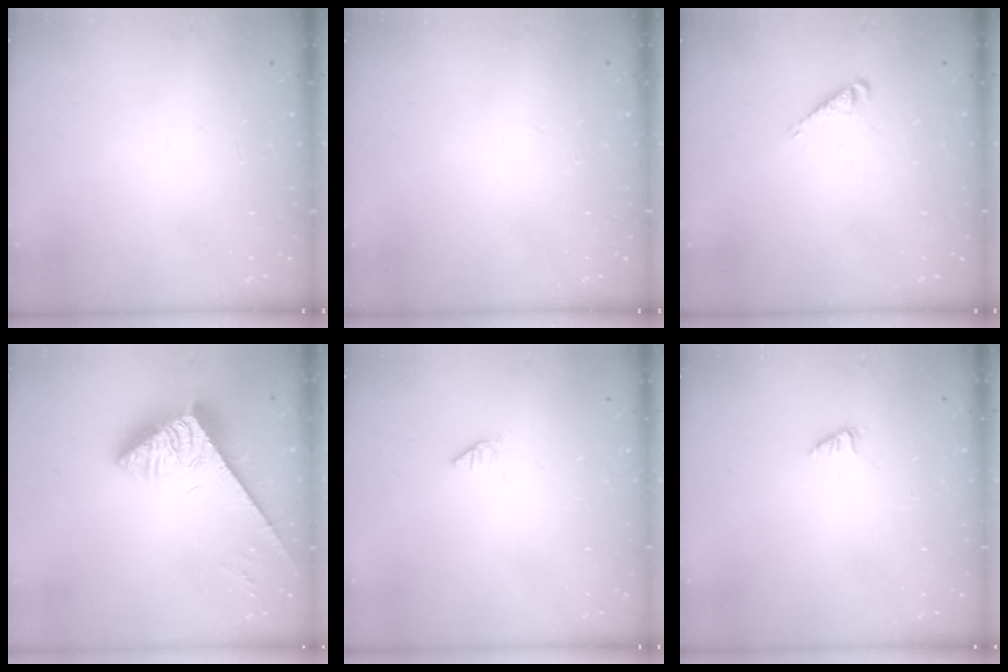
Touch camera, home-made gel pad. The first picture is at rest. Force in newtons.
{"total": 0.0}
{"total": 3.7, "press": 3.7, "slide": 0.5}
{"total": 3.9, "press": 3.8, "slide": 0.8}
{"total": 0.0}
{"total": 0.7, "press": 0.7, "slide": 0.2}